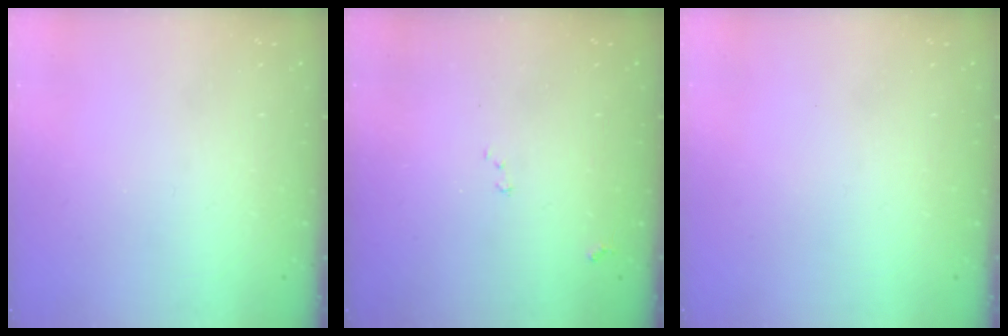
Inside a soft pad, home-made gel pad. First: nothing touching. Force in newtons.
{"total": 7.7, "press": 7.6, "slide": 1.0}
{"total": 0.0}